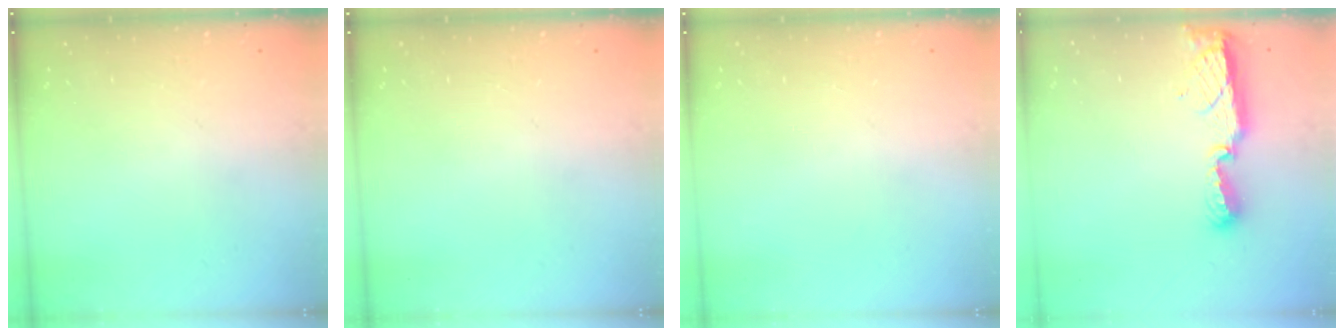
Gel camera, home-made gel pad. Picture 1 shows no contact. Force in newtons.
{"total": 0.0}
{"total": 0.0}
{"total": 8.3, "press": 8.3, "slide": 0.7}